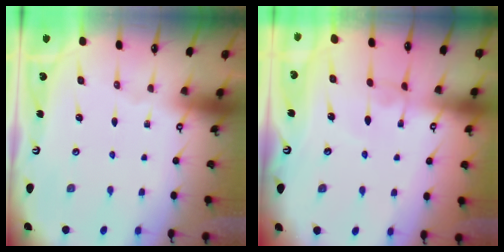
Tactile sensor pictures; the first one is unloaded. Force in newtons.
{"total": 1.6, "press": 1.5, "slide": 0.2}